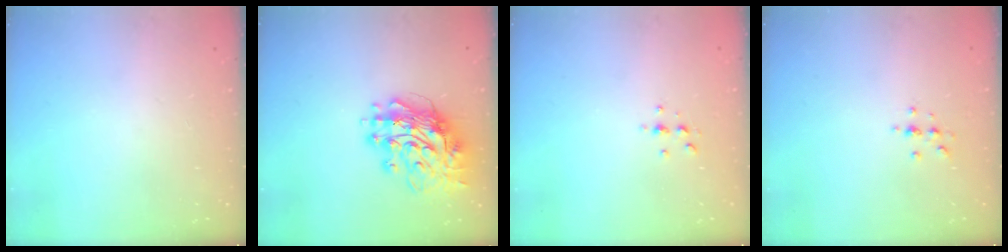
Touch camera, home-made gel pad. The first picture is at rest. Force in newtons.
{"total": 17.5, "press": 17.4, "slide": 1.7}
{"total": 3.0, "press": 3.0, "slide": 0.4}
{"total": 3.3, "press": 3.2, "slide": 0.4}